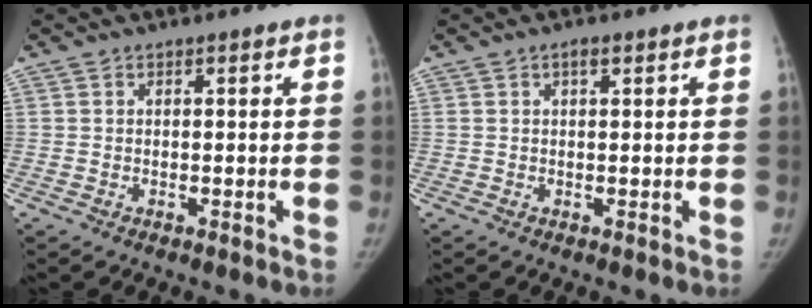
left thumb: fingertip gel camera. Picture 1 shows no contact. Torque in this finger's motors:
{"motor_torque": [-0.18, -0.38, 0.20, -0.16, 0.04]}